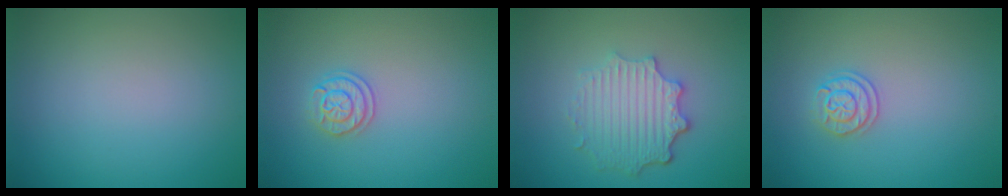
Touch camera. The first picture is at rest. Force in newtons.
{"total": 1.9, "press": 1.8, "slide": 0.5}
{"total": 4.6, "press": 3.6, "slide": 2.8}
{"total": 1.9, "press": 1.8, "slide": 0.5}